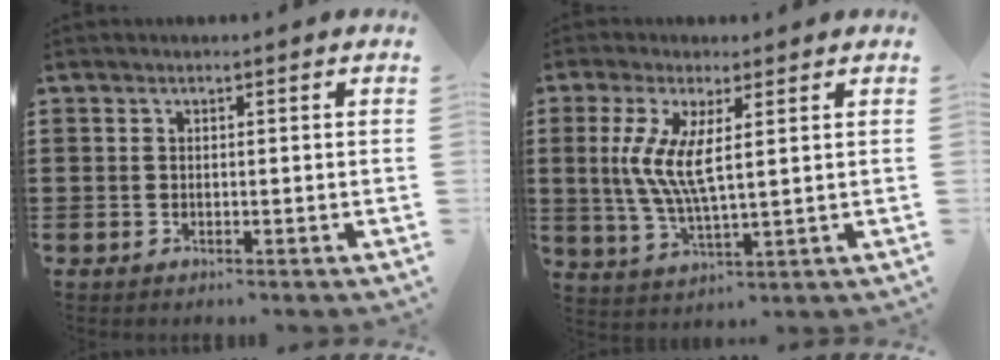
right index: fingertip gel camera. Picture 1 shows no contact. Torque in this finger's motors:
{"motor_torque": [0.82, 0.23, 0.37, 0.21]}